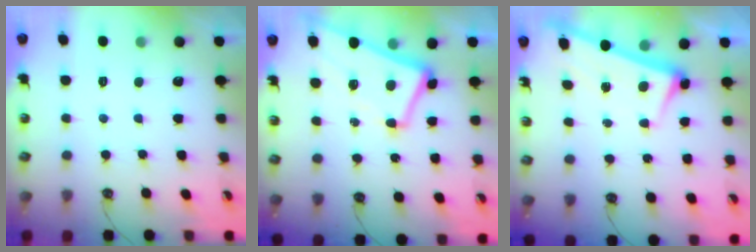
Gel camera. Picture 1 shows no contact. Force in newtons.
{"total": 1.5, "press": 1.2, "slide": 0.8}
{"total": 2.5, "press": 2.4, "slide": 0.5}